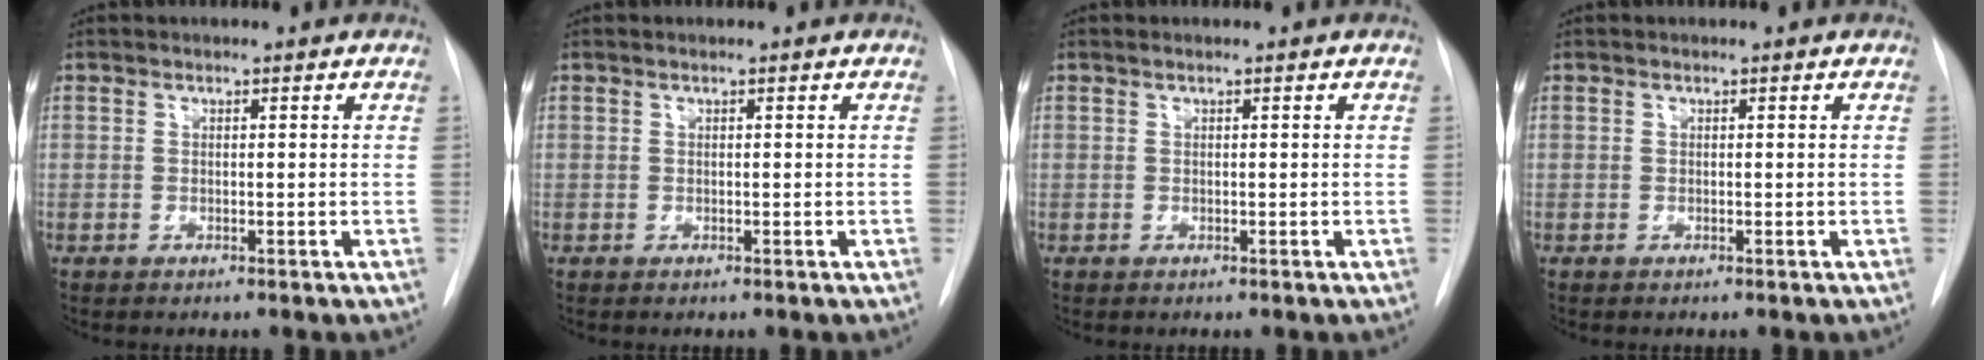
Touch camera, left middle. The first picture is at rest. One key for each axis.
{"total": 0.0}
{"total": 0.0}
{"total": 0.0}